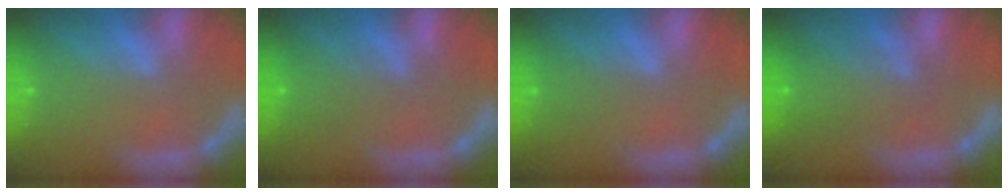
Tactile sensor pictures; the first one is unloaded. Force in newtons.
{"total": 2.5}
{"total": 1.5}
{"total": 4.1}